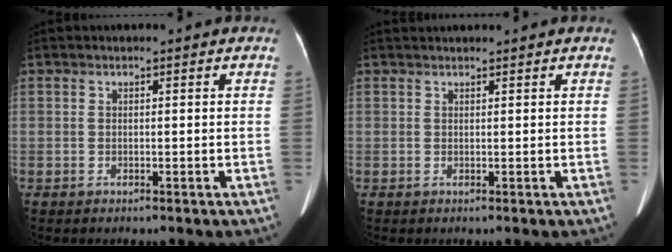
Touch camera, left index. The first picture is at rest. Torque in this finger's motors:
{"motor_torque": [0.04, -0.04, -0.07, -0.01]}